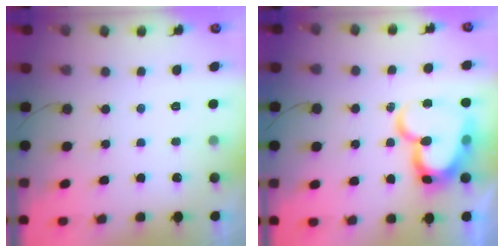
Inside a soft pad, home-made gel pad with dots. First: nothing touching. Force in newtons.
{"total": 19.4, "press": 19.4, "slide": 1.5}